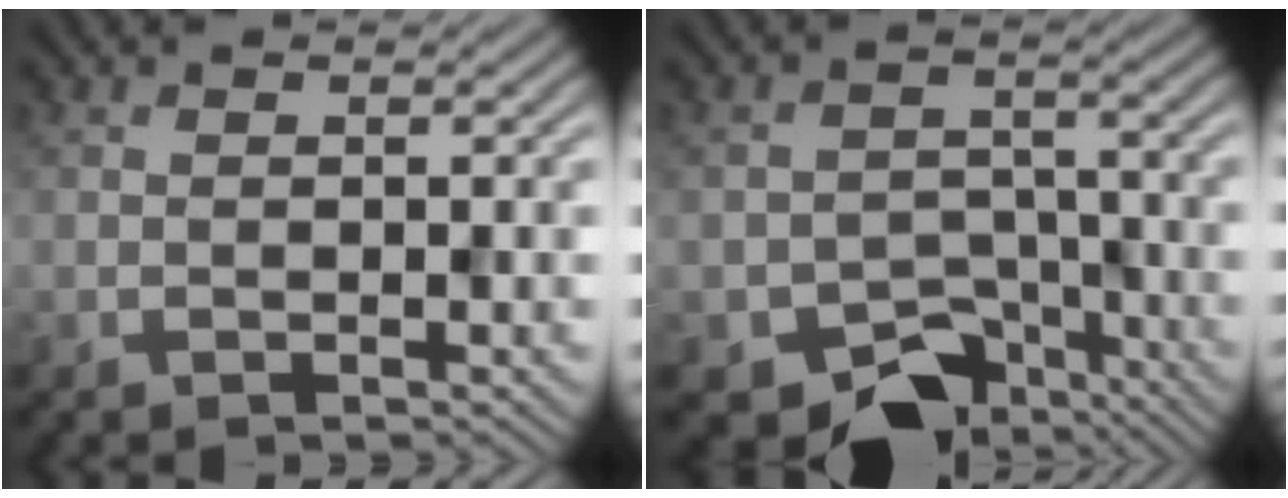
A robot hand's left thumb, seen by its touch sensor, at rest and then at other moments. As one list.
[{"total": 8.1, "force": [-5.4, 5.1, 3.3], "torque": [-0.046, -0.020, -0.087]}]